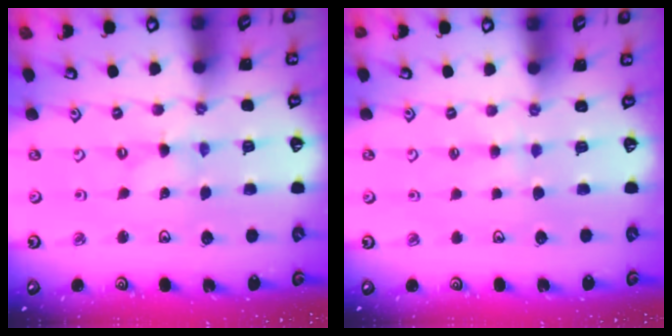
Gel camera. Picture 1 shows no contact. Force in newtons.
{"total": 1.9, "press": 1.9, "slide": 0.4}